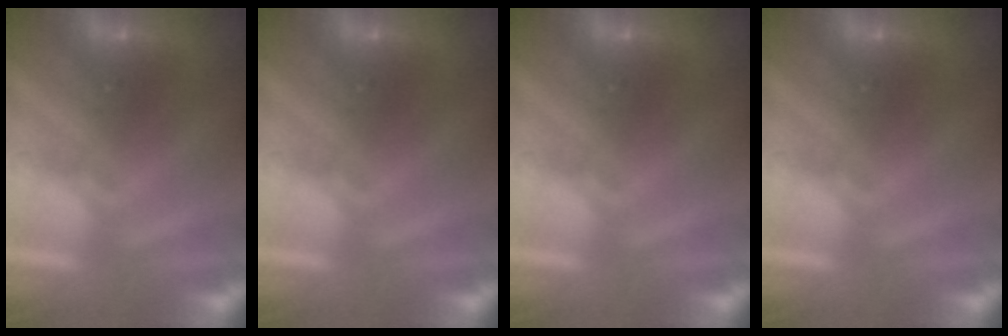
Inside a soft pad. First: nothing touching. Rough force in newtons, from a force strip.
{"total": 0.0}
{"total": 0.0}
{"total": 0.0}